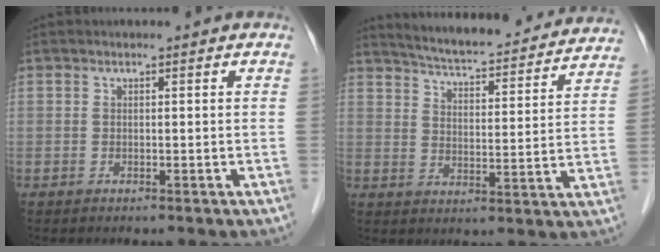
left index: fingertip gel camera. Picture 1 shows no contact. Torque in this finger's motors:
{"motor_torque": [-0.13, -0.61, 0.18, 0.09]}